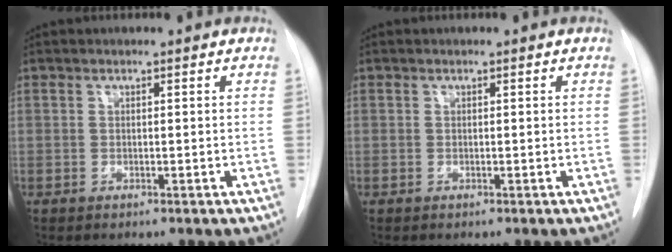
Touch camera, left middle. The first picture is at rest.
{"total": 0.0}